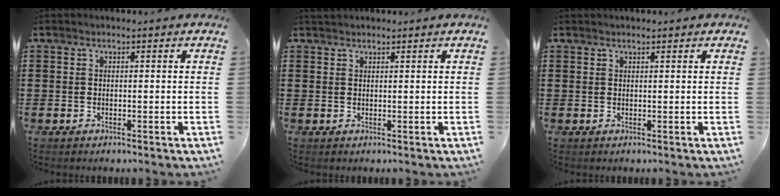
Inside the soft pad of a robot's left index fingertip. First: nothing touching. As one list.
[{"total": 1.0, "force": [1.0, 0.4, 0.2], "torque": [-0.006, 0.002, 0.019]}, {"total": 0.8, "force": [0.7, 0.2, 0.4], "torque": [-0.008, 0.002, 0.013]}]